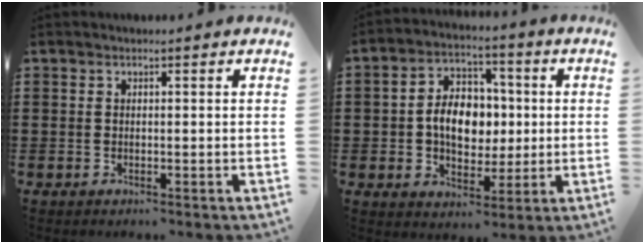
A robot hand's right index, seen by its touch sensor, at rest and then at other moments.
{"total": 7.9, "force": [0.0, 5.8, 5.4], "torque": [-0.106, 0.013, -0.006]}